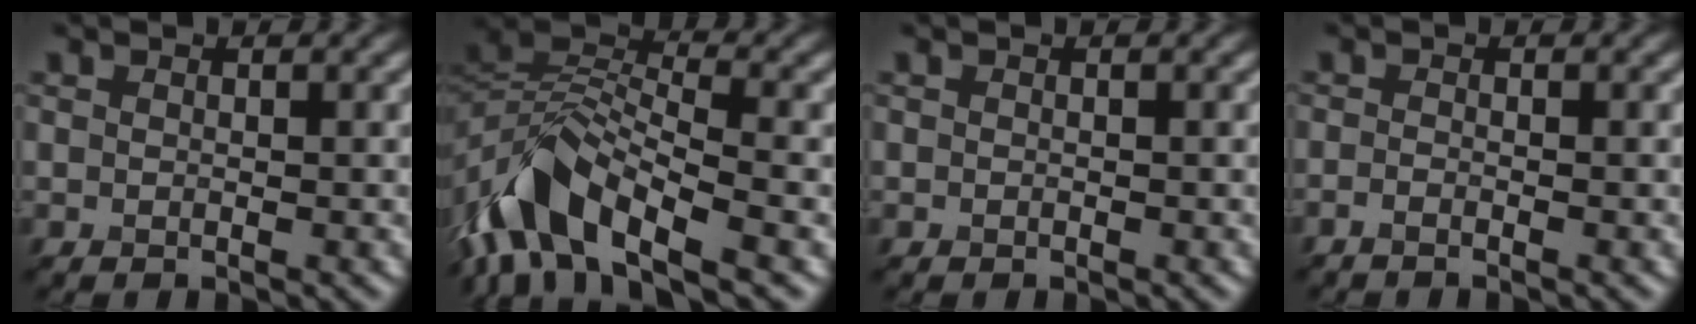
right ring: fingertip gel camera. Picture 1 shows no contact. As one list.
[{"total": 8.1, "force": [-4.9, 3.8, 5.2], "torque": [-0.097, 0.010, -0.105]}, {"total": 0.0}, {"total": 0.9, "force": [-0.7, 0.2, 0.6], "torque": [-0.017, -0.004, -0.015]}]